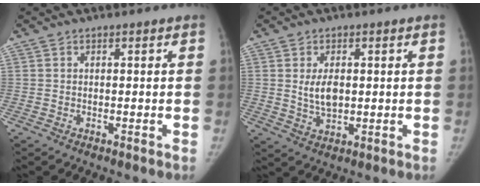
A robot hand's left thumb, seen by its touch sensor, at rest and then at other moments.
{"total": 5.1, "force": [0.6, 3.1, 4.0], "torque": [-0.059, -0.008, 0.015]}